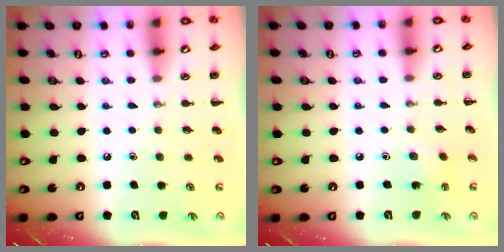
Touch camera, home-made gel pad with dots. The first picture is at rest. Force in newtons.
{"total": 2.0, "press": 1.8, "slide": 0.7}